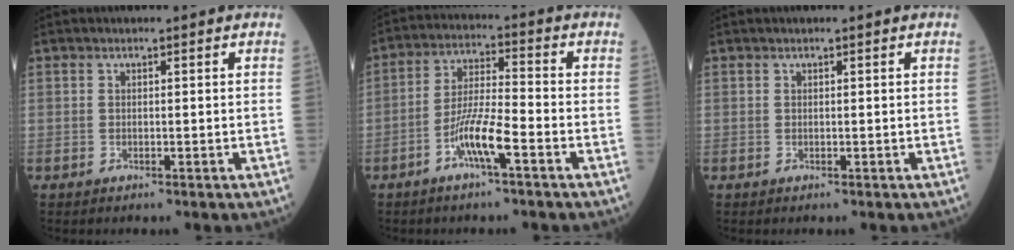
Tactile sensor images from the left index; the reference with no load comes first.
{"total": 7.4, "force": [-3.8, 0.6, 6.3], "torque": [-0.127, 0.001, -0.075]}
{"total": 0.0}